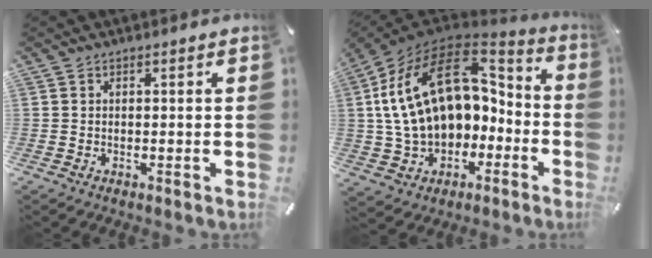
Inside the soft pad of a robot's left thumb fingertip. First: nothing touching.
{"total": 22.3, "force": [4.3, 15.4, 15.6], "torque": [-0.290, -0.021, 0.083]}